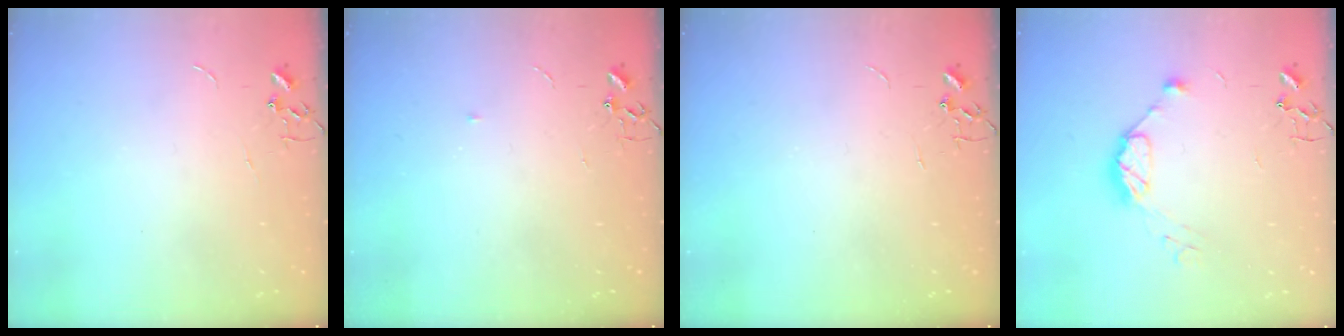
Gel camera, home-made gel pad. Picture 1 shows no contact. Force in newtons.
{"total": 3.0, "press": 3.0, "slide": 0.7}
{"total": 0.0}
{"total": 8.3, "press": 8.3, "slide": 0.5}